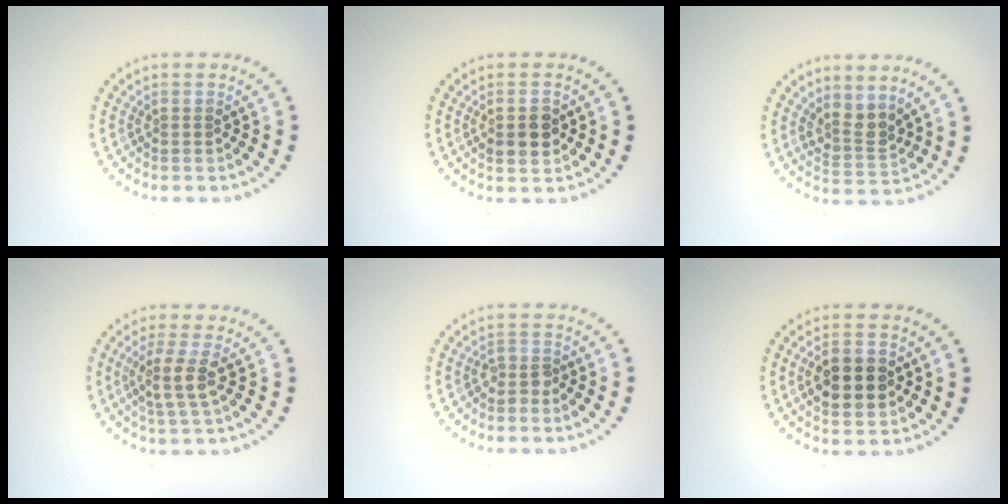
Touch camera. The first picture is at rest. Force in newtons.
{"total": 2.4, "press": 2.4, "slide": 0.2}
{"total": 2.4, "press": 1.9, "slide": 1.5}
{"total": 2.7, "press": 2.2, "slide": 1.6}
{"total": 1.4, "press": 1.0, "slide": 1.0}
{"total": 4.6, "press": 4.6, "slide": 0.2}